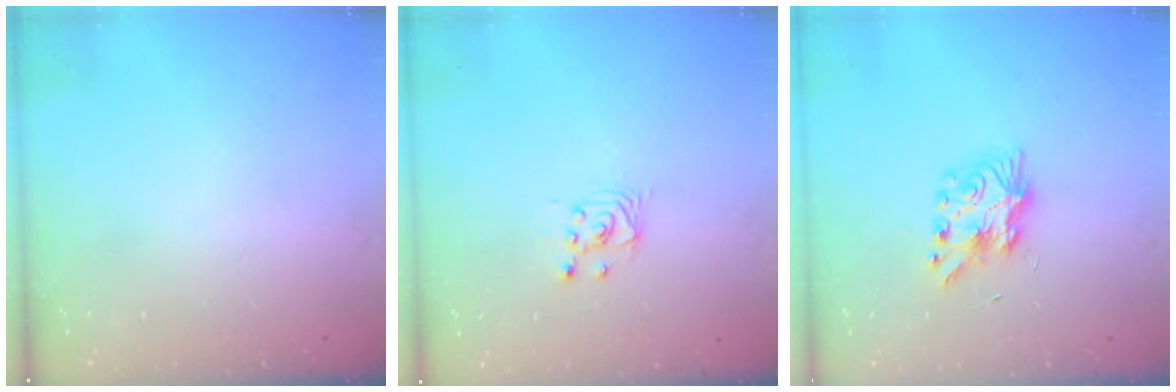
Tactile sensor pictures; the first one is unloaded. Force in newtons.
{"total": 2.5, "press": 2.5, "slide": 0.2}
{"total": 8.2, "press": 8.1, "slide": 0.3}